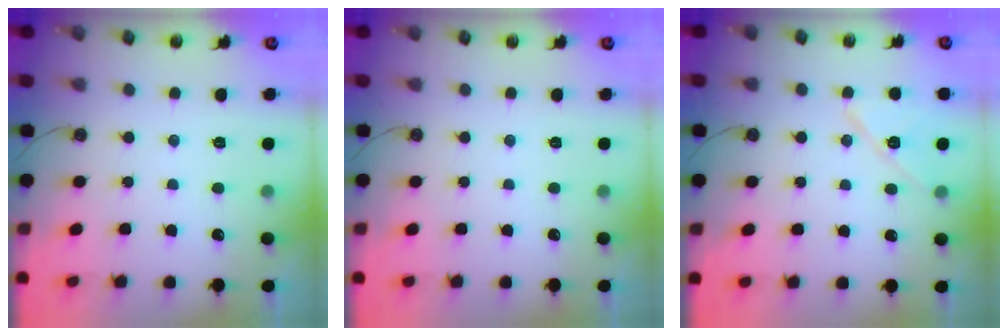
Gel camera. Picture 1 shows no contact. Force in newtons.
{"total": 0.0}
{"total": 10.8, "press": 10.7, "slide": 0.9}